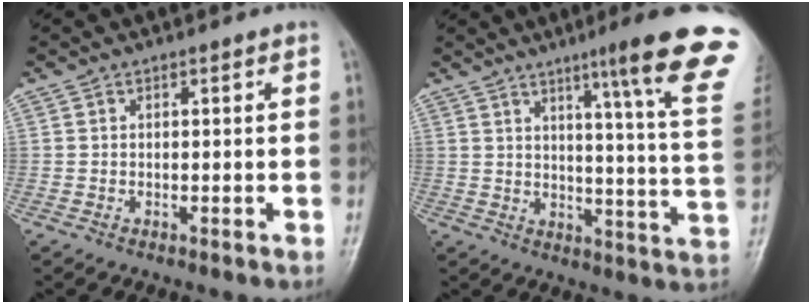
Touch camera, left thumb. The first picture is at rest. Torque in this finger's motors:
{"motor_torque": [1.67, 0.04, 1.57, -1.20, 0.43]}